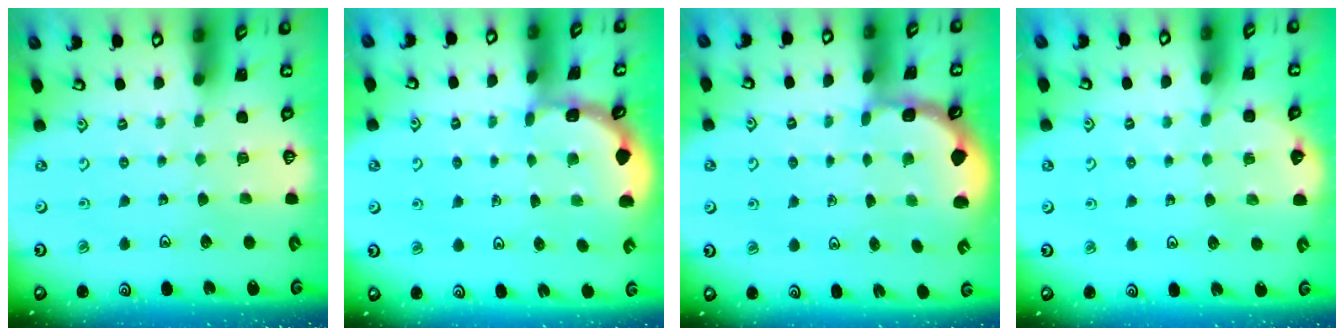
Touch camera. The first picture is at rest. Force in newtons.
{"total": 1.8, "press": 1.8, "slide": 0.3}
{"total": 1.6, "press": 1.5, "slide": 0.4}
{"total": 2.3, "press": 2.3, "slide": 0.1}